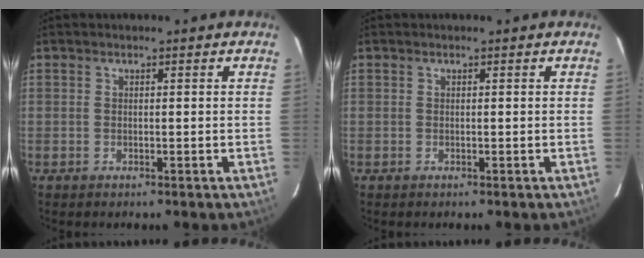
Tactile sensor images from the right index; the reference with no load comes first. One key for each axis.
{"total": 0.0}